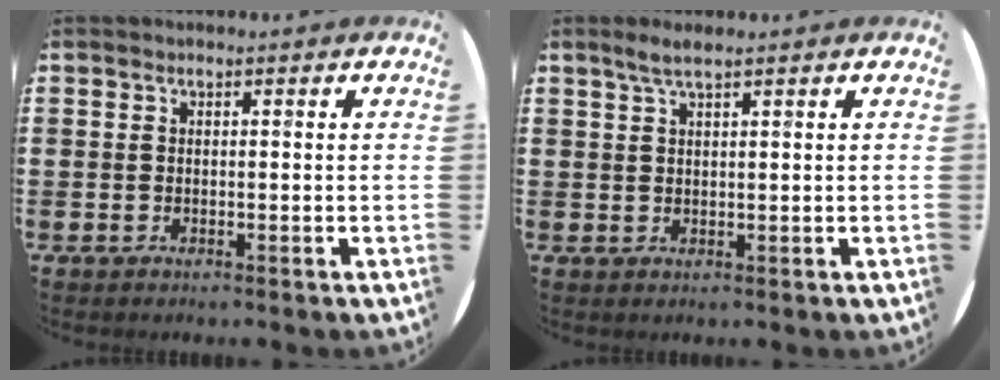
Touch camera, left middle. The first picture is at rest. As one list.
[{"total": 2.3, "force": [1.7, 0.1, 1.6], "torque": [-0.032, 0.003, 0.030]}]